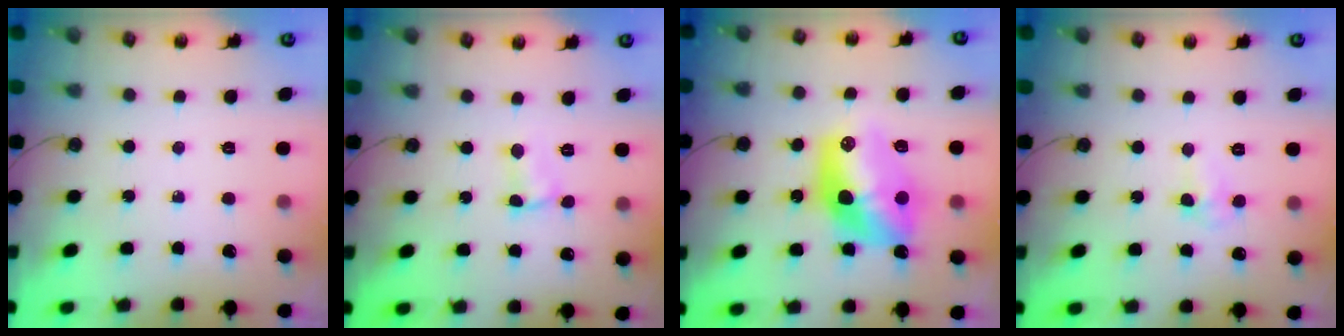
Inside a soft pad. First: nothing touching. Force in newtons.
{"total": 1.9, "press": 1.9, "slide": 0.3}
{"total": 14.8, "press": 14.8, "slide": 1.3}
{"total": 3.7, "press": 3.7, "slide": 0.6}